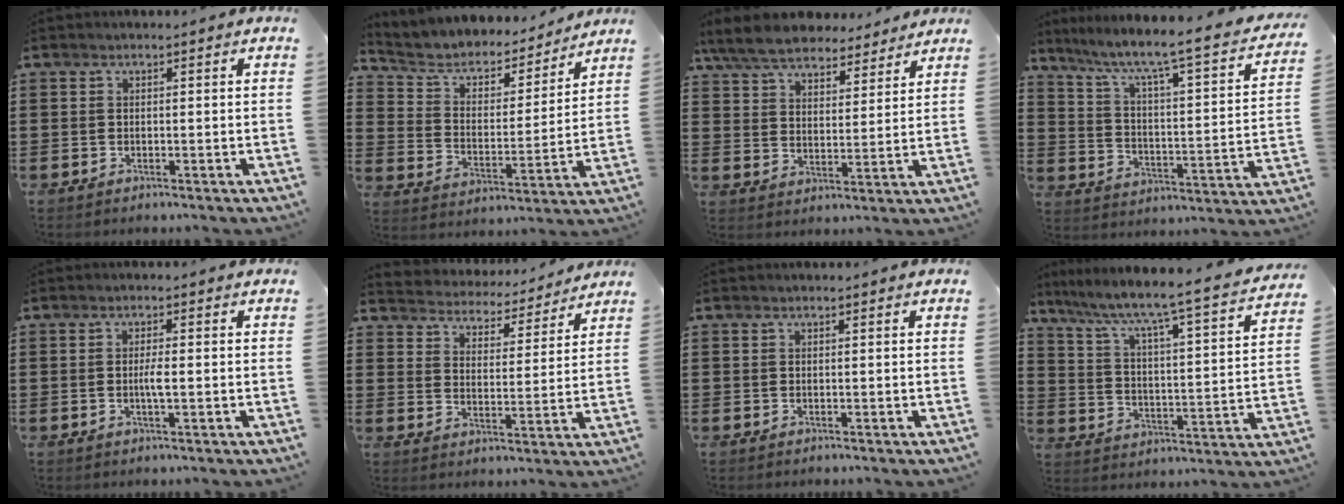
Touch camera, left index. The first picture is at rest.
{"total": 5.2, "force": [4.2, 2.5, 1.9], "torque": [-0.063, -0.026, 0.066]}
{"total": 7.1, "force": [6.5, 1.8, 2.3], "torque": [-0.074, -0.022, 0.117]}
{"total": 5.6, "force": [4.3, -0.1, 3.6], "torque": [-0.091, -0.048, 0.059]}
{"total": 2.3, "force": [-0.2, 0.3, 2.3], "torque": [-0.050, -0.004, -0.007]}
{"total": 4.1, "force": [4.0, 0.2, -0.5], "torque": [-0.018, -0.039, 0.064]}
{"total": 0.0}
{"total": 5.2, "force": [4.3, -0.6, 2.8], "torque": [-0.076, -0.052, 0.057]}